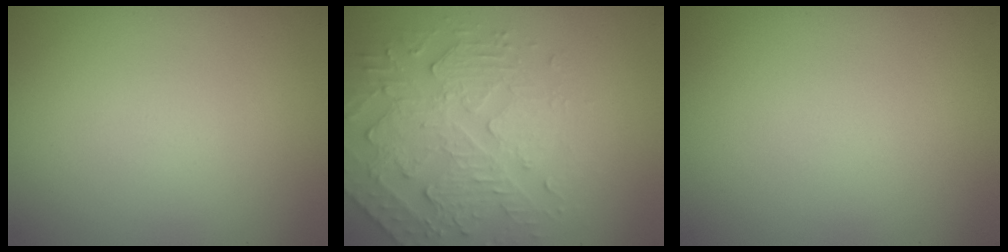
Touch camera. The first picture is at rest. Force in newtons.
{"total": 4.8, "press": 3.6, "slide": 3.2}
{"total": 0.0}